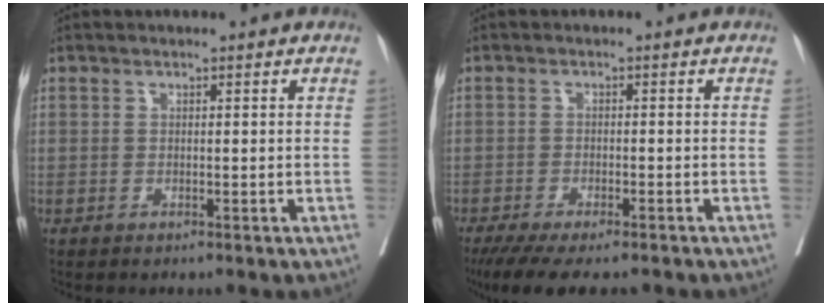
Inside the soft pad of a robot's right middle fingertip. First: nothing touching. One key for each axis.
{"total": 11.0, "fx": -9.0, "fy": 2.5, "fz": 5.9, "tx": -0.087, "ty": -0.018, "tz": -0.132}